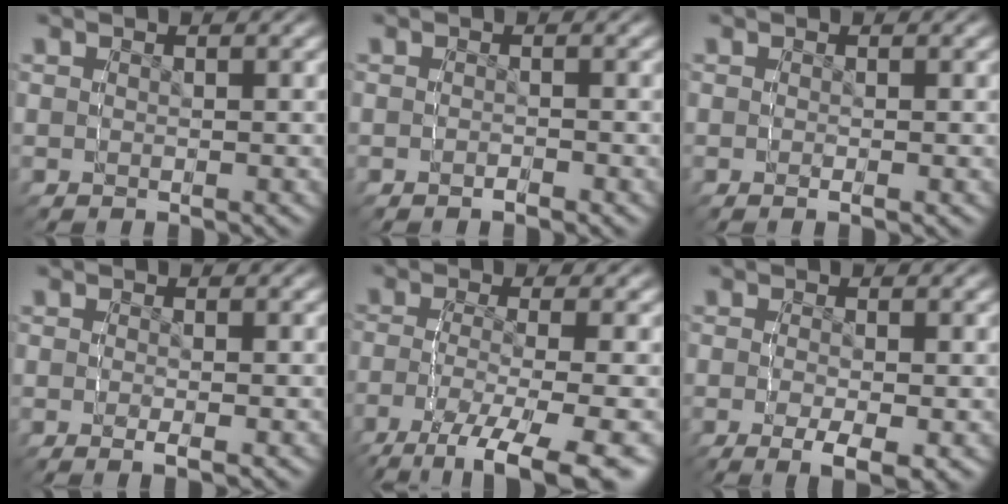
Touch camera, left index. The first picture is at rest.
{"total": 1.8, "force": [-1.2, -1.2, -0.7], "torque": [-0.001, -0.003, -0.014]}
{"total": 1.1, "force": [-0.2, -1.0, -0.2], "torque": [0.002, 0.005, -0.004]}
{"total": 1.7, "force": [0.3, -1.6, -0.6], "torque": [0.014, 0.009, 0.002]}
{"total": 2.8, "force": [-2.1, 0.2, 1.8], "torque": [-0.049, -0.009, -0.023]}
{"total": 1.4, "force": [0.0, -1.4, 0.1], "torque": [0.013, 0.008, -0.002]}